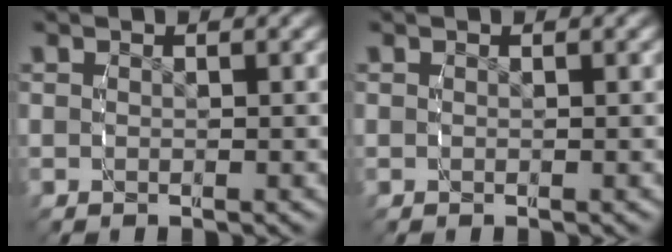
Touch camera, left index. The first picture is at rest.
{"total": 0.0}